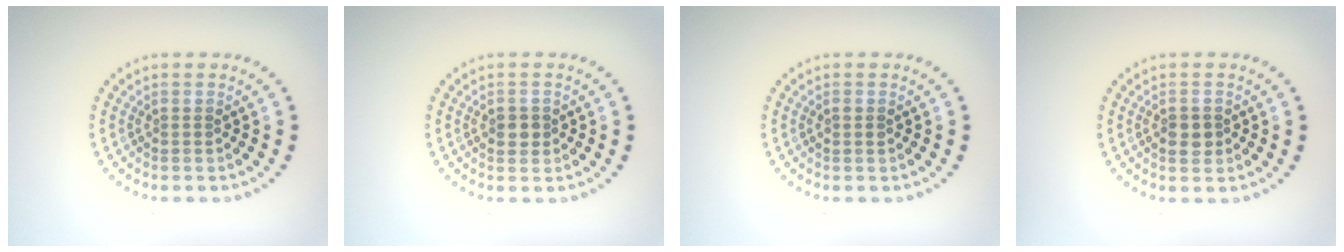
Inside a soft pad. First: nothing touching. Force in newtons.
{"total": 1.6, "press": 1.5, "slide": 0.3}
{"total": 0.9, "press": 0.9, "slide": 0.1}
{"total": 1.7, "press": 1.7, "slide": 0.5}